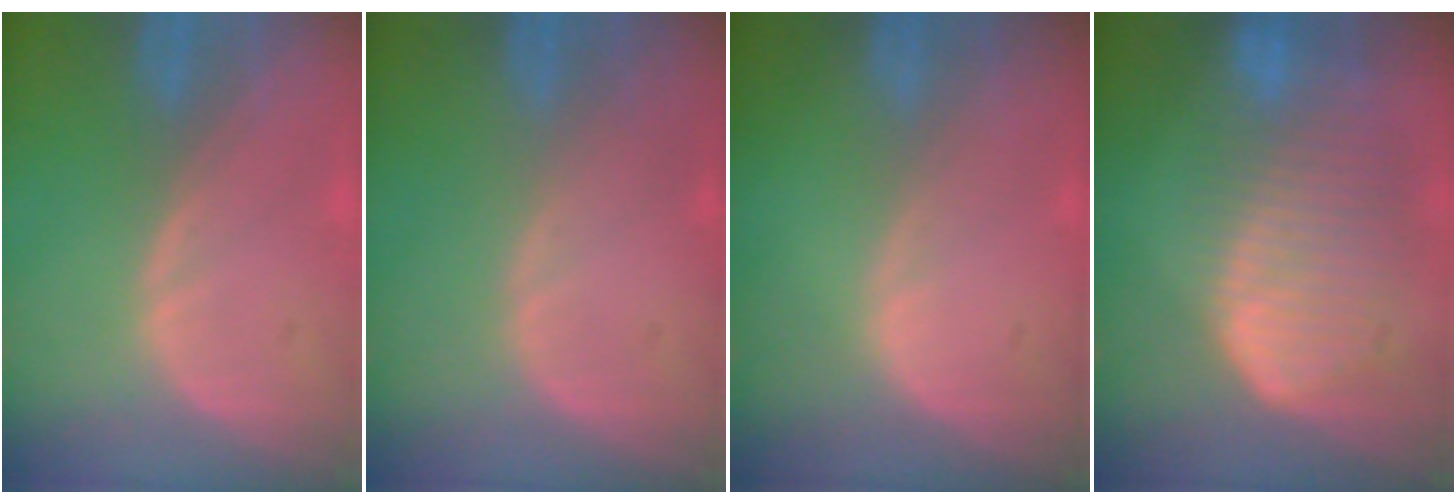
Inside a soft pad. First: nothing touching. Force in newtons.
{"total": 0.0}
{"total": 0.0}
{"total": 10.1, "press": 8.7, "slide": 5.2}